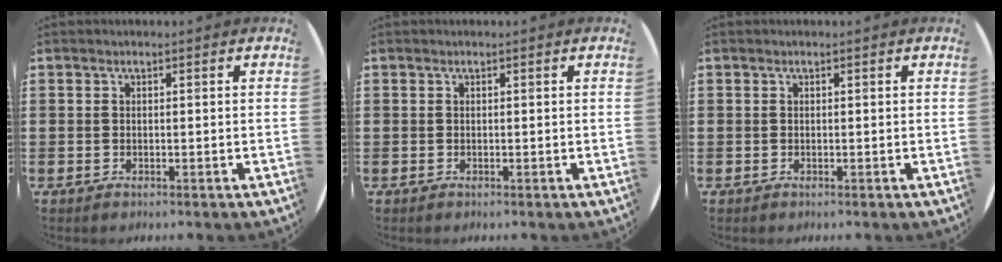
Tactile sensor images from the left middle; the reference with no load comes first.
{"total": 0.0}
{"total": 0.0}